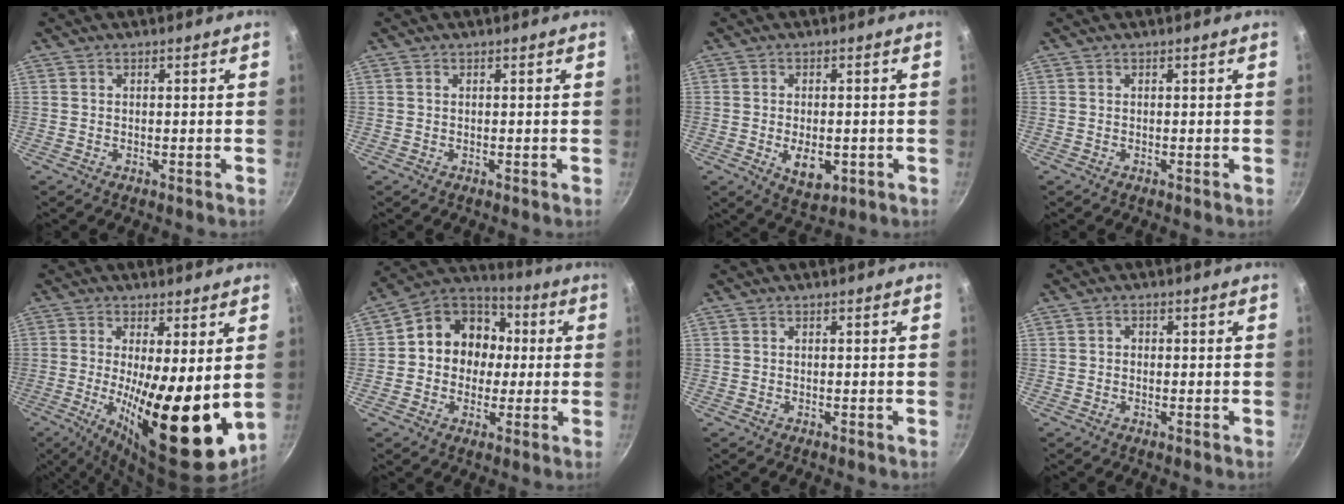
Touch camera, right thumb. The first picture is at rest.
{"total": 0.0}
{"total": 6.6, "force": [-1.5, 3.7, 5.3], "torque": [-0.068, -0.005, -0.012]}
{"total": 0.0}
{"total": 18.9, "force": [-0.4, 5.7, 18.0], "torque": [-0.270, -0.035, 0.001]}
{"total": 14.0, "force": [0.7, 12.2, 6.9], "torque": [-0.067, 0.033, -0.007]}
{"total": 0.0}
{"total": 1.0, "force": [-0.2, 0.9, 0.4], "torque": [-0.005, 0.005, -0.004]}